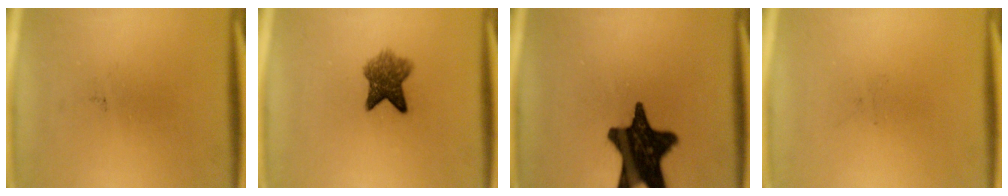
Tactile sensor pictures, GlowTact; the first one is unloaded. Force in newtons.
{"total": 5.9}
{"total": 17.0}
{"total": 0.0}